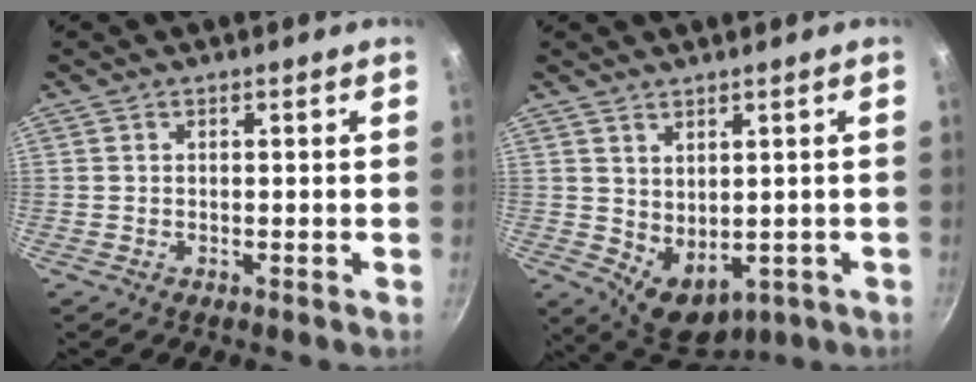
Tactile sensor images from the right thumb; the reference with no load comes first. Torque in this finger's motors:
{"motor_torque": [-0.58, 0.46, -0.16, -0.10, 0.14]}